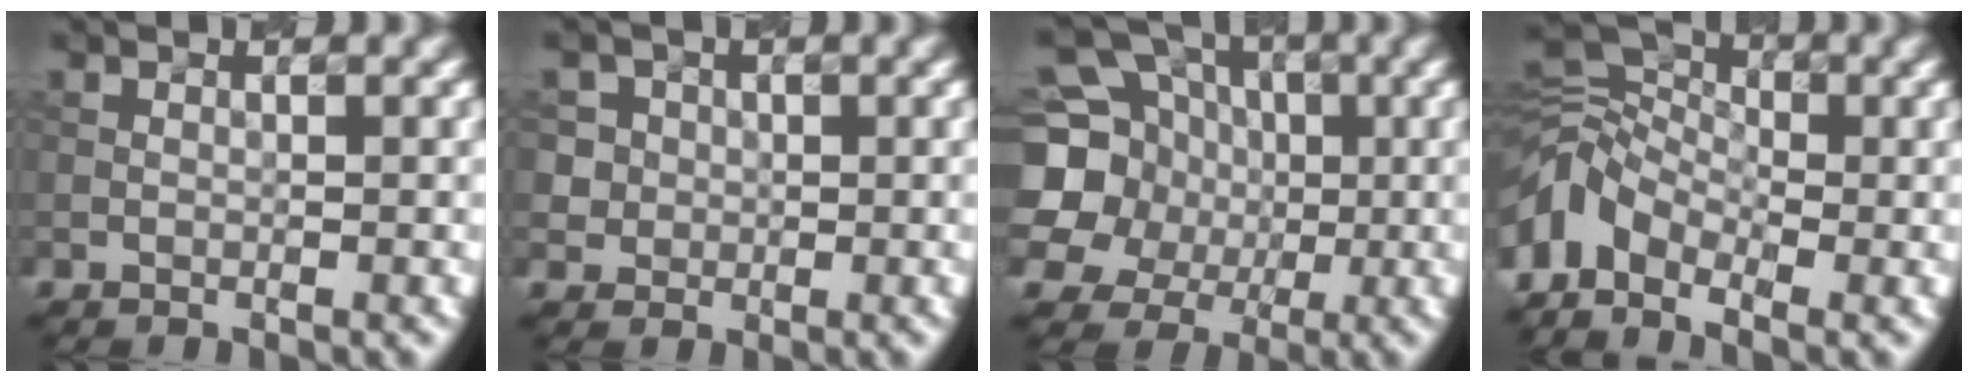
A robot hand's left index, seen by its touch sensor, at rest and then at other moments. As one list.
[{"total": 3.9, "force": [1.1, 3.6, 1.2], "torque": [-0.015, 0.010, 0.024]}, {"total": 13.5, "force": [1.4, 12.2, 5.6], "torque": [-0.161, 0.031, 0.003]}, {"total": 6.3, "force": [-3.3, 4.0, 3.6], "torque": [-0.065, 0.007, -0.083]}]